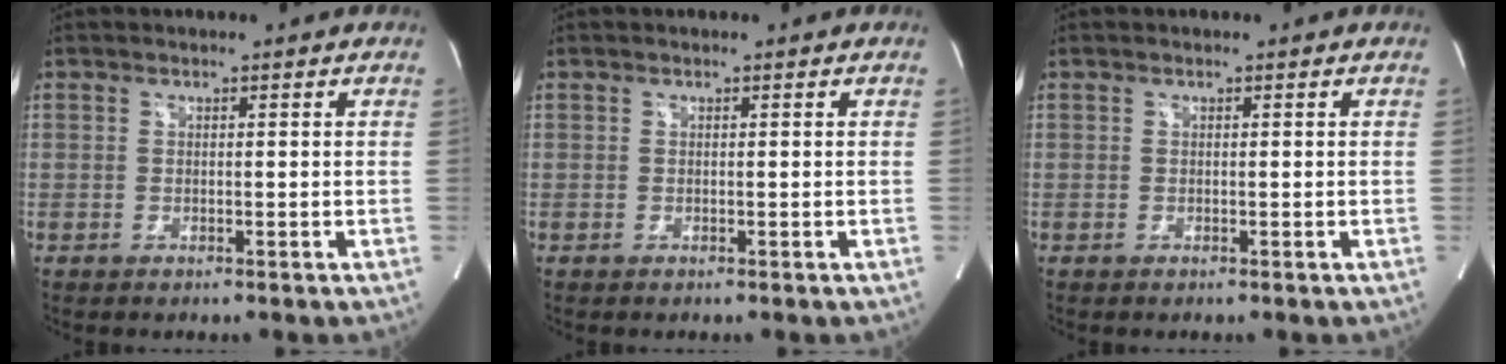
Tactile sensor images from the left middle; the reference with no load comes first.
{"total": 0.0}
{"total": 0.0}